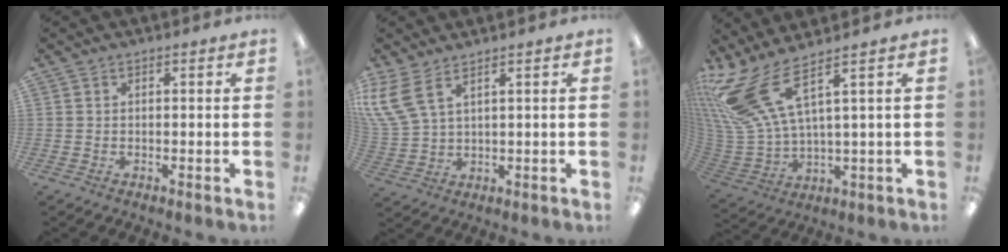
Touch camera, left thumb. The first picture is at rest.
{"total": 7.7, "force": [4.9, 3.6, 4.8], "torque": [-0.116, -0.019, 0.093]}
{"total": 15.1, "force": [7.9, 5.9, 11.4], "torque": [-0.251, -0.050, 0.143]}